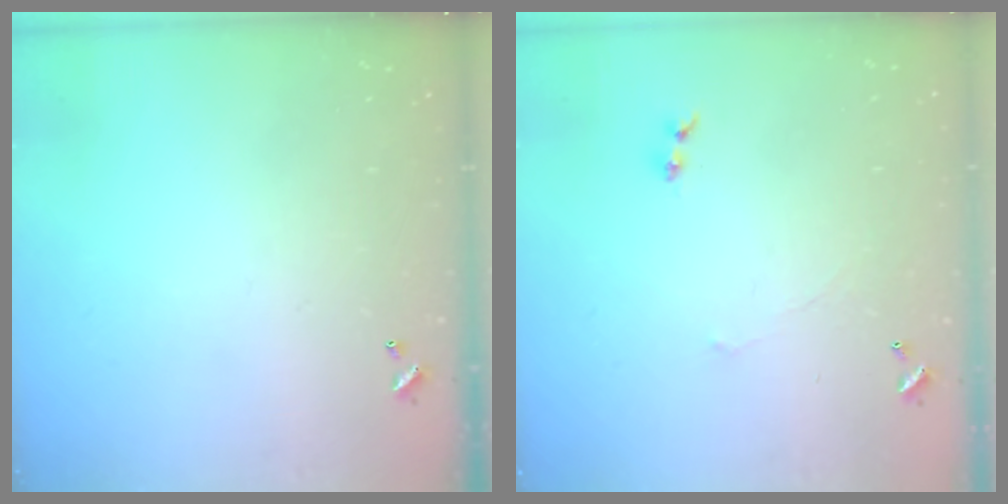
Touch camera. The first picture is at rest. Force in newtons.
{"total": 0.7, "press": 0.1, "slide": 0.7}